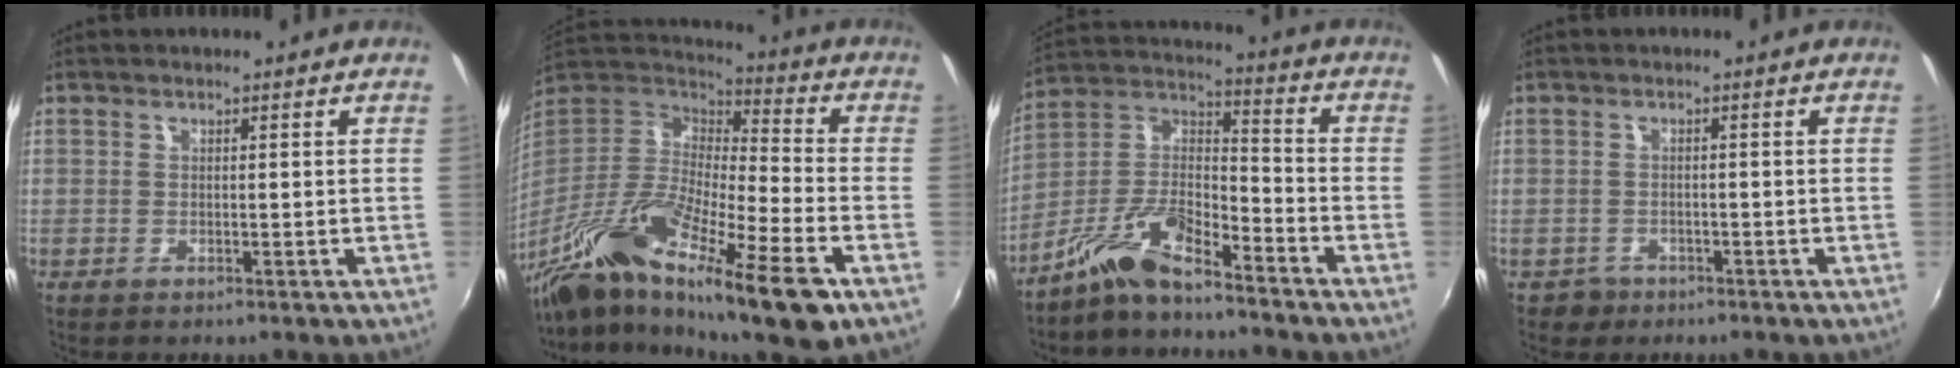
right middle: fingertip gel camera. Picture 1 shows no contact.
{"total": 25.1, "force": [-15.4, 4.1, 19.4], "torque": [-0.335, -0.039, -0.281]}
{"total": 9.9, "force": [-7.7, 2.2, 5.8], "torque": [-0.137, 0.024, -0.156]}
{"total": 2.5, "force": [-1.5, 2.0, 0.2], "torque": [-0.012, 0.000, -0.022]}